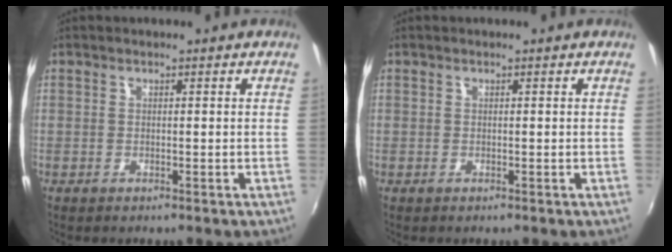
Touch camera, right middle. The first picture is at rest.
{"total": 0.0}